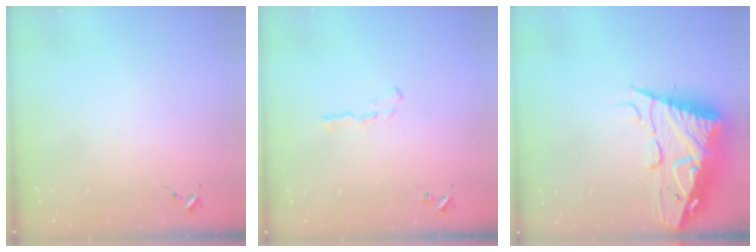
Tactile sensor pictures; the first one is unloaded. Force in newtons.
{"total": 3.9, "press": 3.9, "slide": 0.4}
{"total": 17.9, "press": 17.8, "slide": 1.7}